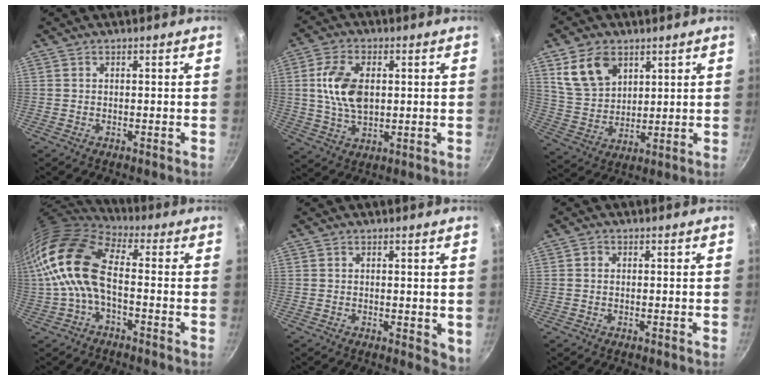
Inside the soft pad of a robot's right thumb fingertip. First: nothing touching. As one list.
[{"total": 10.6, "force": [1.4, 6.4, 8.4], "torque": [-0.146, 0.000, 0.025]}, {"total": 10.7, "force": [5.1, 7.4, 5.9], "torque": [-0.088, -0.020, 0.110]}, {"total": 14.0, "force": [-1.1, 7.4, 11.8], "torque": [-0.222, 0.025, -0.033]}, {"total": 3.6, "force": [0.9, 1.9, 2.9], "torque": [-0.027, -0.005, 0.013]}, {"total": 0.8, "force": [0.0, 0.8, 0.3], "torque": [-0.006, 0.005, -0.001]}]